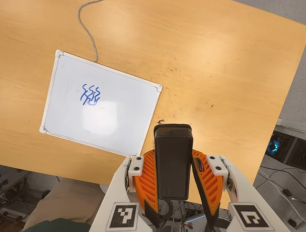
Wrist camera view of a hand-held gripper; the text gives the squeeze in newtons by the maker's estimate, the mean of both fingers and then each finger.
{"total": 5.1, "left": 4.1, "right": 6.1}